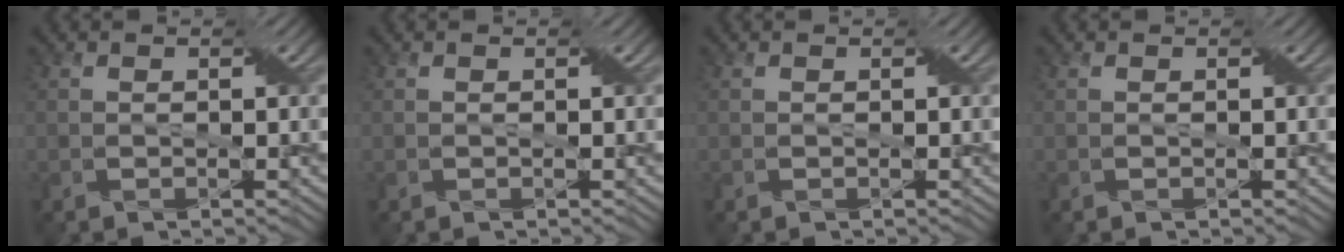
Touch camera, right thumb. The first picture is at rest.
{"total": 0.0}
{"total": 0.0}
{"total": 0.0}